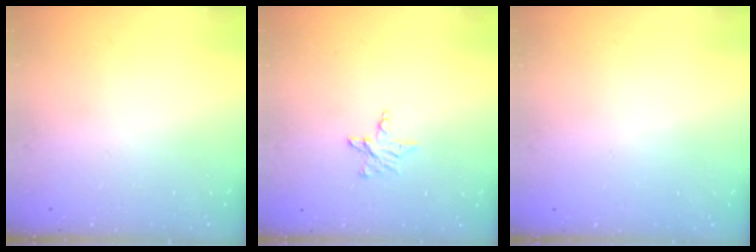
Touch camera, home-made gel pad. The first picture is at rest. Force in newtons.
{"total": 4.6, "press": 4.6, "slide": 0.5}
{"total": 0.0}